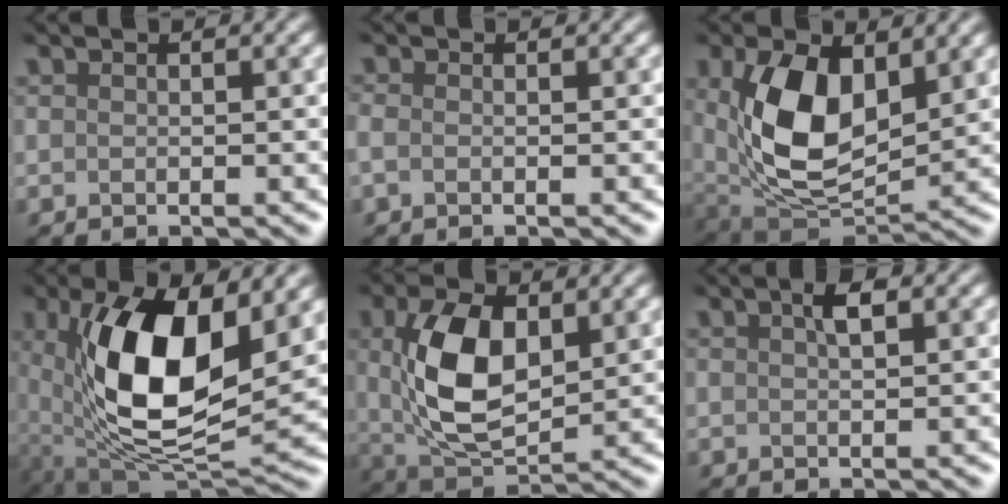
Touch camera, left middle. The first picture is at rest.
{"total": 1.0, "force": [-0.8, -0.4, -0.3], "torque": [0.000, -0.004, -0.006]}
{"total": 7.8, "force": [1.7, 4.3, 6.3], "torque": [-0.153, -0.005, 0.048]}
{"total": 10.6, "force": [1.5, 5.0, 9.2], "torque": [-0.190, -0.006, 0.043]}
{"total": 6.3, "force": [1.2, 3.3, 5.2], "torque": [-0.130, 0.003, 0.040]}
{"total": 0.7, "force": [0.2, -0.6, 0.4], "torque": [-0.019, 0.009, 0.017]}